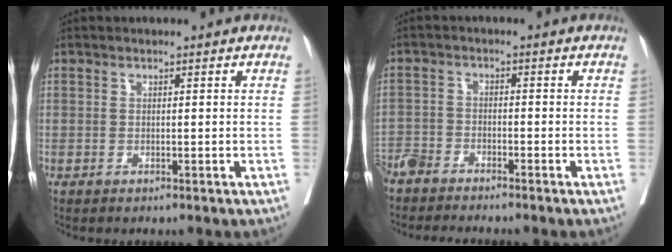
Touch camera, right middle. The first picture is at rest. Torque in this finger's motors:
{"motor_torque": [-0.39, -0.60, 0.05, 0.04]}